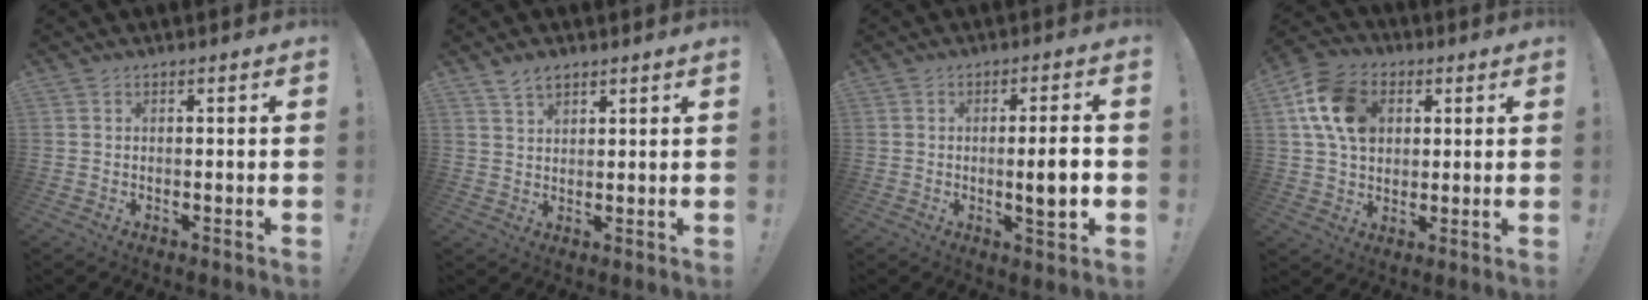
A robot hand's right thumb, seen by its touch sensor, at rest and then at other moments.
{"total": 3.8, "force": [3.2, 1.4, 1.6], "torque": [-0.025, -0.021, 0.059]}
{"total": 7.8, "force": [-0.9, 0.8, 7.7], "torque": [-0.109, -0.006, -0.018]}
{"total": 14.8, "force": [4.3, 11.1, 8.8], "torque": [-0.151, -0.004, 0.086]}